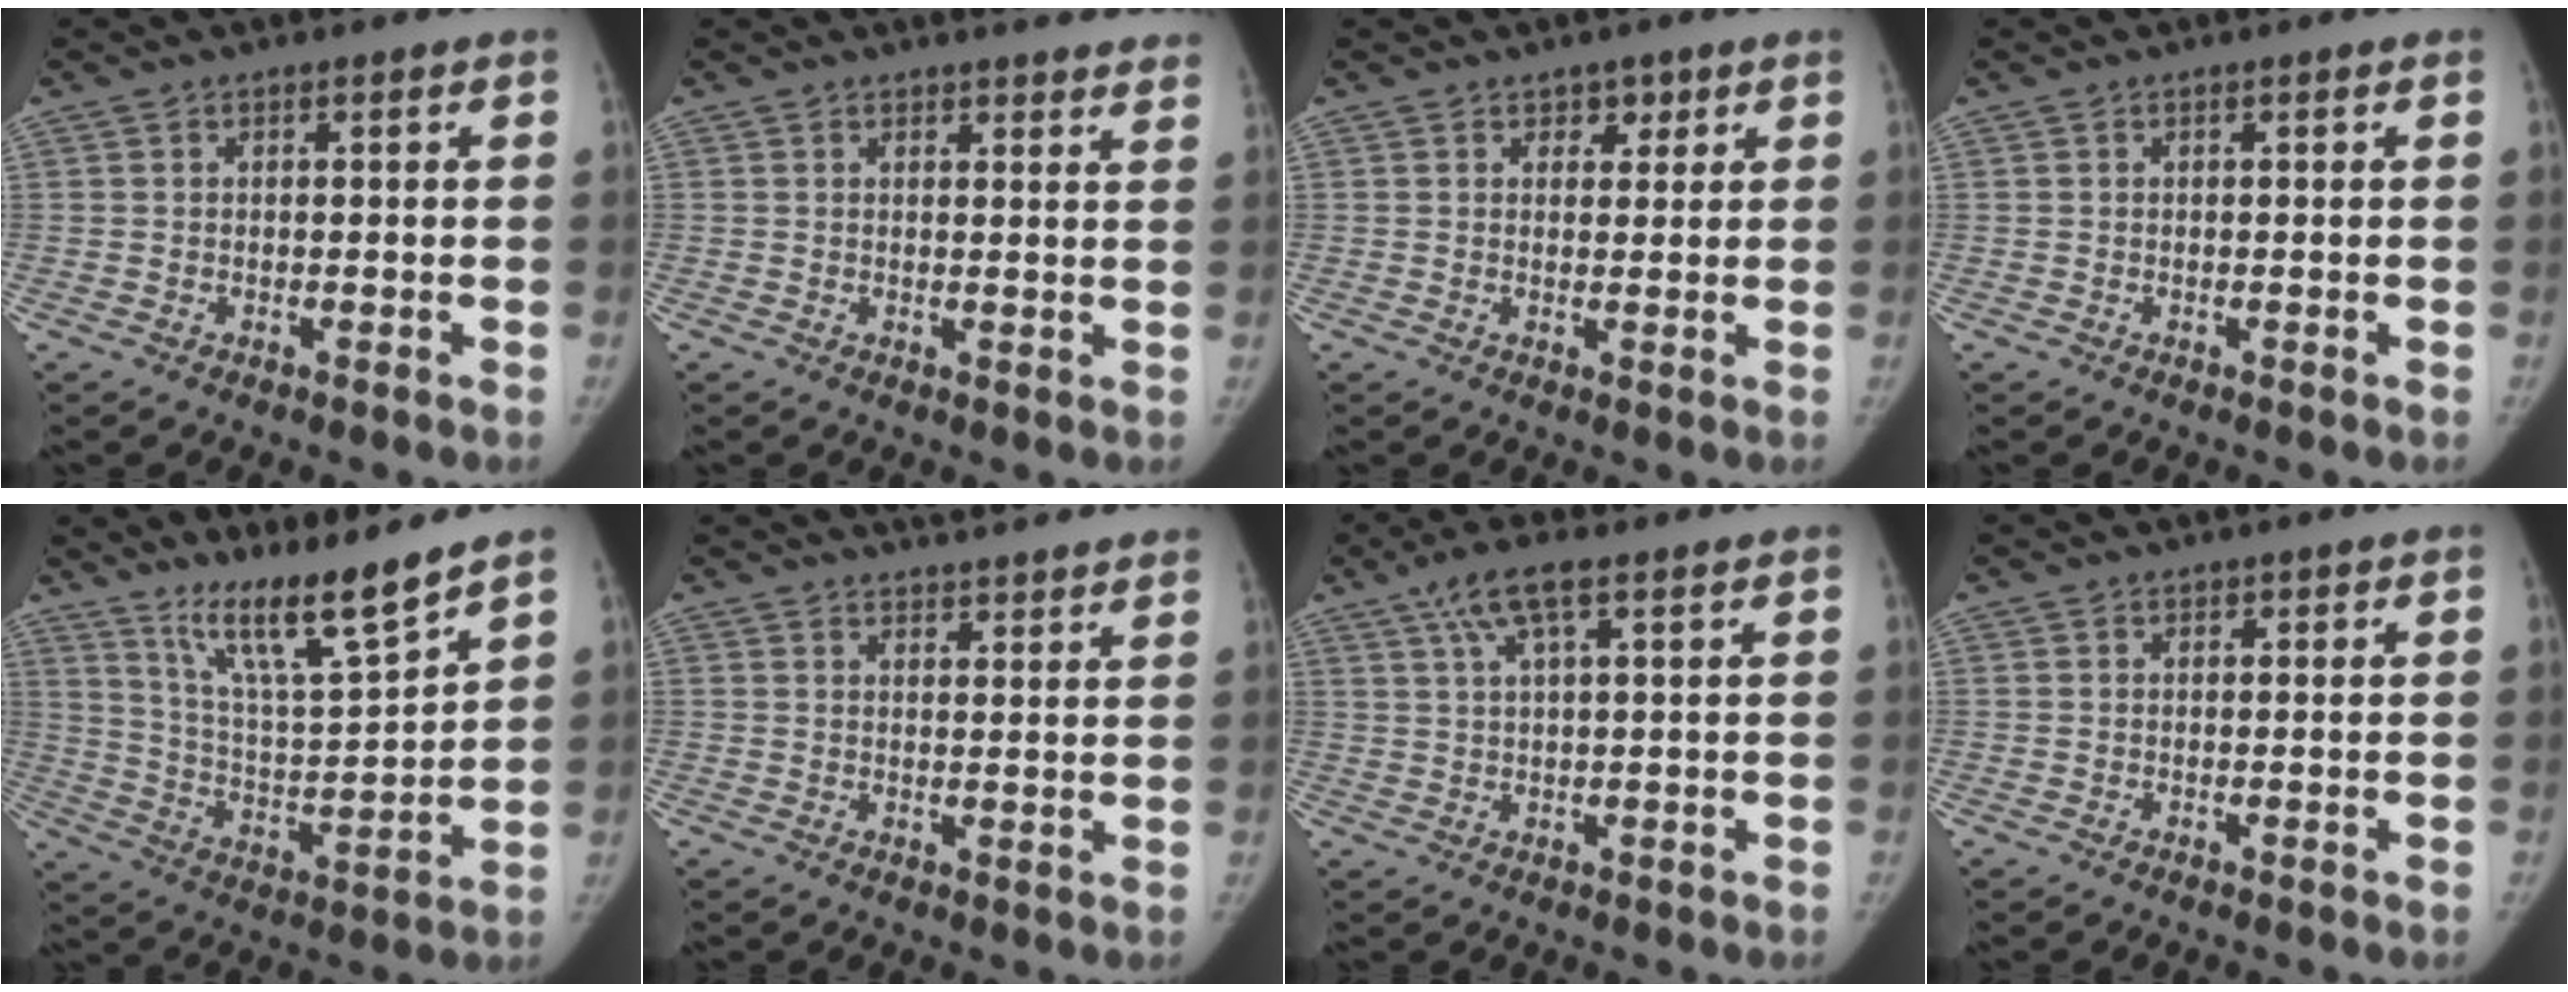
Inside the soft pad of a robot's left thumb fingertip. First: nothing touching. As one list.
[{"total": 8.2, "force": [7.2, 1.8, 3.5], "torque": [-0.015, -0.023, 0.074]}, {"total": 2.8, "force": [1.7, 2.0, 1.1], "torque": [0.009, -0.008, 0.023]}, {"total": 0.0}, {"total": 13.6, "force": [10.8, 0.9, 8.2], "torque": [-0.131, -0.077, 0.201]}, {"total": 8.4, "force": [7.6, 1.4, 3.3], "torque": [-0.035, -0.012, 0.100]}, {"total": 6.3, "force": [3.3, 1.4, 5.1], "torque": [-0.109, 0.006, 0.068]}, {"total": 0.5, "force": [0.3, 0.2, 0.3], "torque": [0.000, 0.000, 0.005]}]